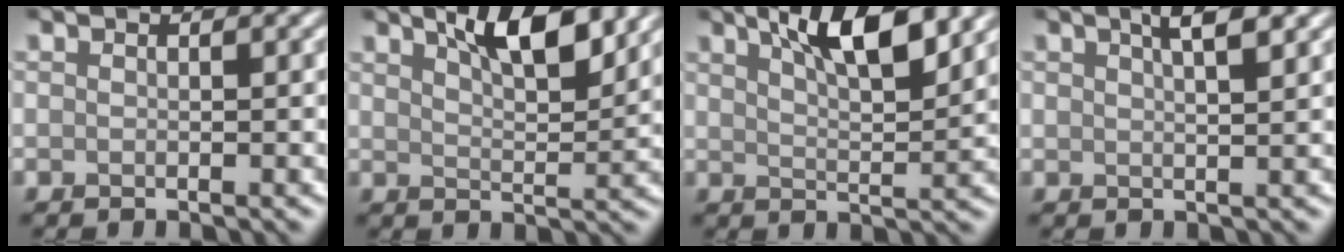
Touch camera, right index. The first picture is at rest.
{"total": 5.7, "force": [3.8, 1.6, 3.9], "torque": [-0.055, 0.005, 0.060]}
{"total": 6.5, "force": [3.9, 1.8, 4.8], "torque": [-0.071, 0.007, 0.062]}
{"total": 2.8, "force": [1.7, 0.7, 2.1], "torque": [-0.026, 0.007, 0.024]}